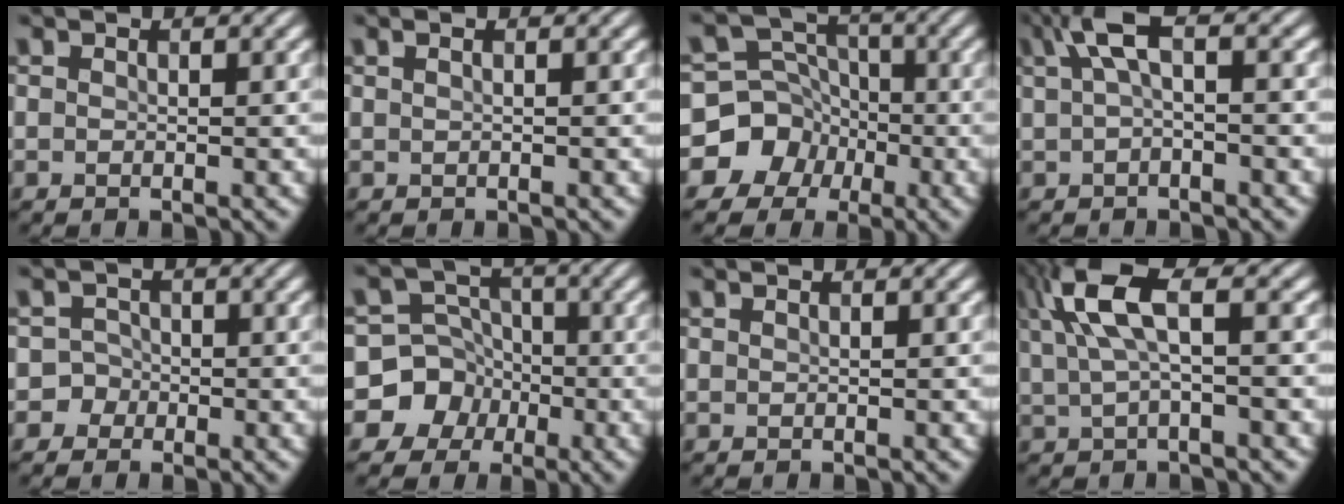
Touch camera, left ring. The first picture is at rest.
{"total": 1.0, "force": [0.4, 0.4, 0.8], "torque": [-0.010, -0.004, 0.000]}
{"total": 8.9, "force": [-4.2, 7.8, 0.8], "torque": [0.000, -0.001, -0.092]}
{"total": 3.4, "force": [1.0, 1.0, 3.1], "torque": [-0.058, 0.007, 0.013]}
{"total": 2.6, "force": [-1.4, 2.2, -0.2], "torque": [0.036, 0.009, -0.030]}
{"total": 7.1, "force": [-3.0, 6.5, 0.5], "torque": [0.011, 0.004, -0.075]}
{"total": 0.0}
{"total": 5.7, "force": [1.8, 1.8, 5.1], "torque": [-0.108, 0.012, 0.033]}